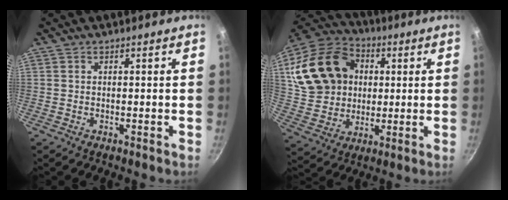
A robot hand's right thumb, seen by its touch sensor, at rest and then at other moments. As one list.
[{"total": 21.3, "force": [4.5, 17.0, 11.9], "torque": [-0.205, 0.018, 0.090]}]